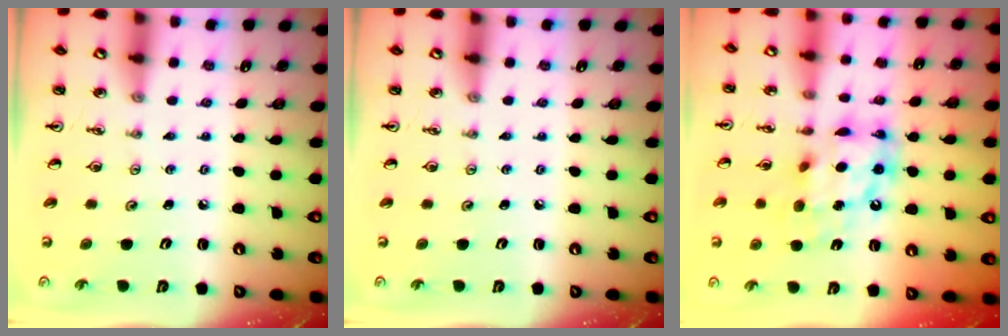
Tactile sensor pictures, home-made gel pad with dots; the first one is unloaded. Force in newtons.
{"total": 0.0}
{"total": 14.5, "press": 14.4, "slide": 1.8}